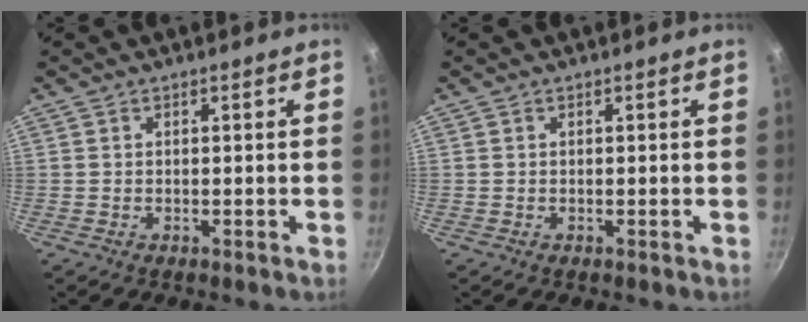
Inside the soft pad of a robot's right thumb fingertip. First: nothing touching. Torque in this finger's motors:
{"motor_torque": [0.00, 0.00, 0.00, 0.00, 0.00]}